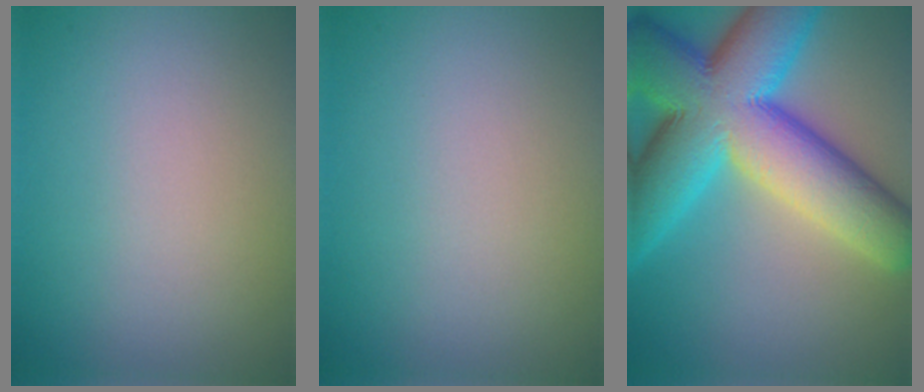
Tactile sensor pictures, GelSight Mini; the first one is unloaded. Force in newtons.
{"total": 0.0}
{"total": 15.4, "press": 15.4, "slide": 0.4}